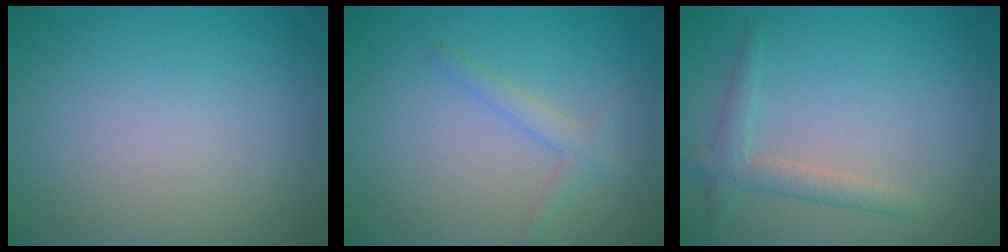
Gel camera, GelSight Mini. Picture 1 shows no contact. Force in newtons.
{"total": 1.6, "press": 1.6, "slide": 0.1}
{"total": 2.2, "press": 2.2, "slide": 0.1}